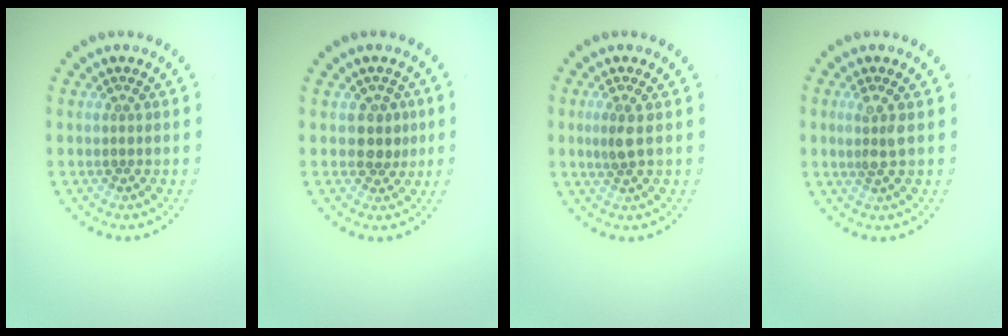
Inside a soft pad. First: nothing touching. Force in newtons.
{"total": 2.1, "press": 1.9, "slide": 0.9}
{"total": 1.5, "press": 1.3, "slide": 0.7}
{"total": 1.7, "press": 1.5, "slide": 0.8}